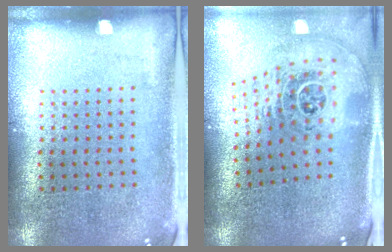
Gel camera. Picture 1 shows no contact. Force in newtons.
{"total": 2.2, "press": 1.6, "slide": 1.5}